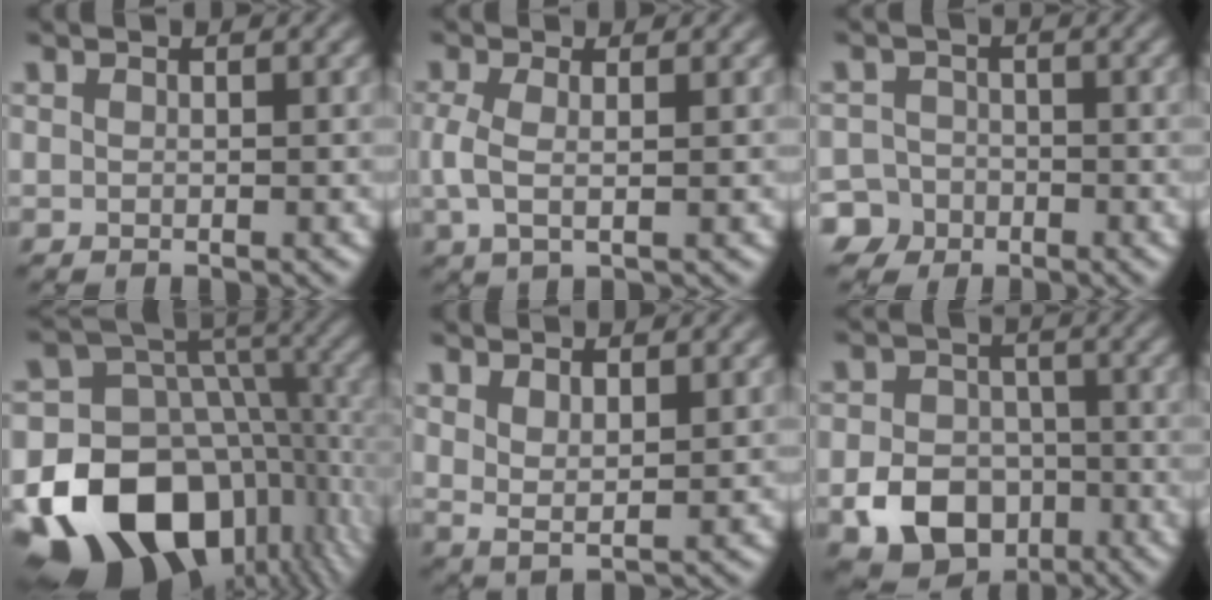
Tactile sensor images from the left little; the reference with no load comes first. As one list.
[{"total": 2.4, "force": [-0.1, 1.0, 2.2], "torque": [-0.054, 0.002, -0.005]}, {"total": 5.1, "force": [-3.3, 3.9, 0.5], "torque": [0.016, -0.004, -0.072]}, {"total": 19.0, "force": [-8.7, 13.5, 10.3], "torque": [-0.190, -0.001, -0.145]}, {"total": 2.2, "force": [1.3, 0.8, 1.6], "torque": [-0.034, -0.004, 0.026]}, {"total": 8.0, "force": [-3.4, 6.0, 4.0], "torque": [-0.050, -0.016, -0.073]}]